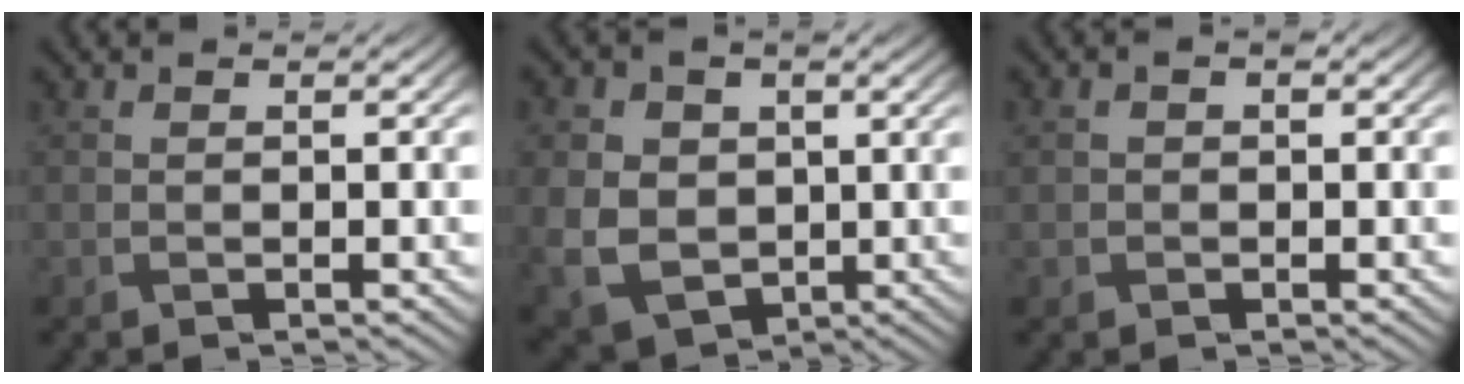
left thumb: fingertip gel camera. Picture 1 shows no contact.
{"total": 8.5, "force": [0.1, 7.0, 4.9], "torque": [-0.141, -0.012, 0.001]}
{"total": 1.4, "force": [0.1, 1.2, 0.7], "torque": [-0.014, -0.002, 0.001]}